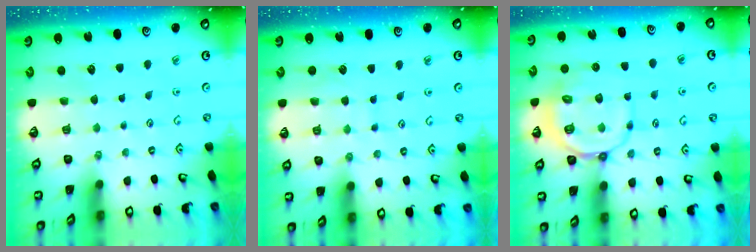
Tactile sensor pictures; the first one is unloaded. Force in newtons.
{"total": 6.2, "press": 6.2, "slide": 0.5}
{"total": 11.8, "press": 11.7, "slide": 1.8}